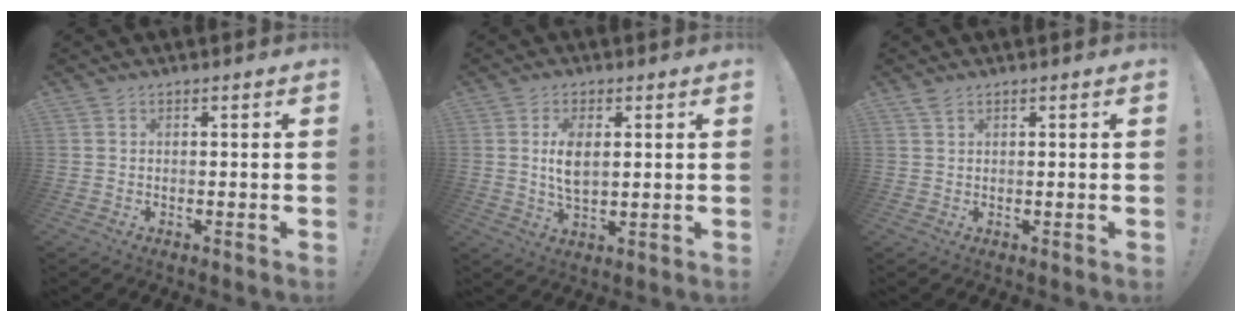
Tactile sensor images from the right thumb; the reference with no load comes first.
{"total": 6.9, "force": [1.5, 3.5, 5.8], "torque": [-0.095, -0.011, 0.019]}
{"total": 1.5, "force": [1.2, 0.4, 0.9], "torque": [-0.018, -0.001, 0.023]}